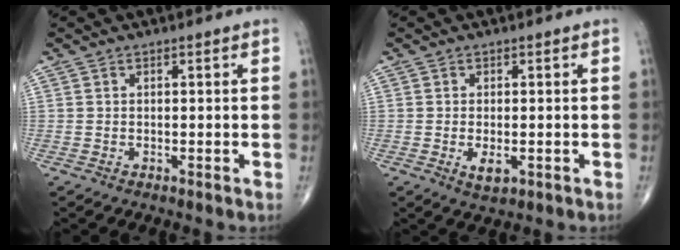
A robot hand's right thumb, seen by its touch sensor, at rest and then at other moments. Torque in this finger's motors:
{"motor_torque": [-0.25, -0.05, 0.22, 0.41, 0.00]}